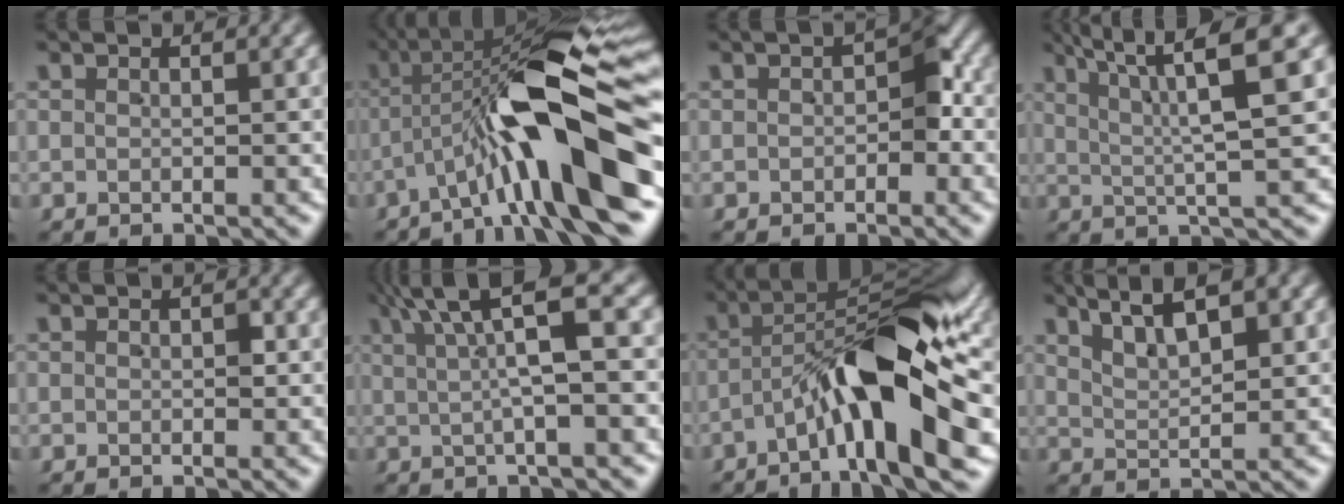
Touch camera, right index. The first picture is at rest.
{"total": 14.2, "force": [-1.4, 3.9, 13.6], "torque": [-0.198, 0.007, -0.016]}
{"total": 2.3, "force": [-0.6, 1.4, 1.8], "torque": [-0.019, -0.007, -0.003]}
{"total": 6.0, "force": [3.3, -0.2, 5.0], "torque": [-0.071, 0.010, 0.050]}
{"total": 0.8, "force": [0.0, 0.5, 0.6], "torque": [-0.007, -0.007, 0.003]}
{"total": 6.3, "force": [2.7, 0.7, 5.6], "torque": [-0.074, 0.024, 0.035]}
{"total": 10.7, "force": [-1.7, 3.0, 10.2], "torque": [-0.149, 0.003, -0.030]}
{"total": 5.3, "force": [3.7, 1.7, 3.4], "torque": [-0.056, 0.012, 0.059]}